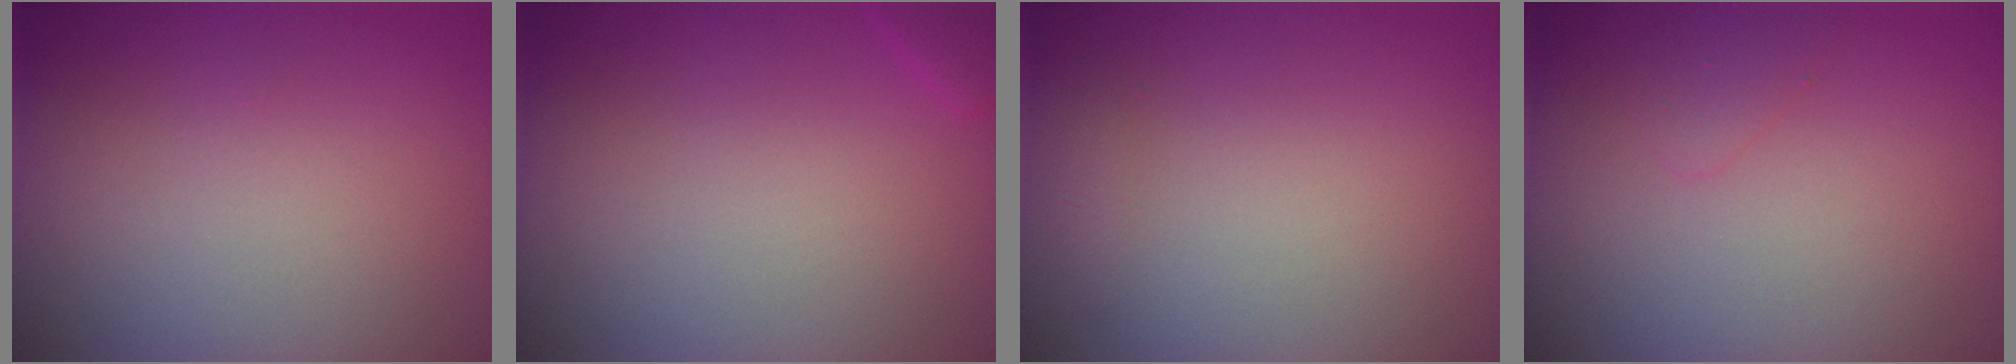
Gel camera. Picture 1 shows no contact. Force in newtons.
{"total": 1.1, "press": 1.1, "slide": 0.1}
{"total": 0.6, "press": 0.6, "slide": 0.0}
{"total": 1.0, "press": 1.0, "slide": 0.1}